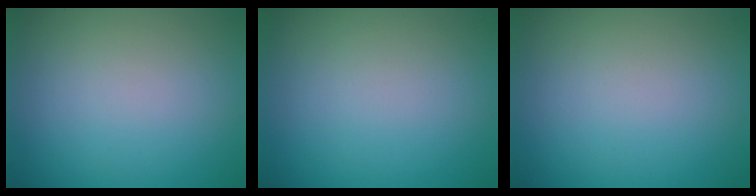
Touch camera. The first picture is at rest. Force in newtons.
{"total": 0.0}
{"total": 0.0}